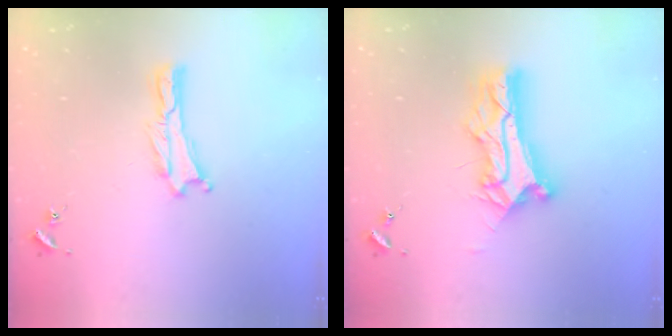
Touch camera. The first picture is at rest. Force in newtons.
{"total": 11.0, "press": 11.0, "slide": 0.9}